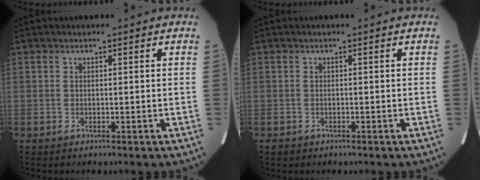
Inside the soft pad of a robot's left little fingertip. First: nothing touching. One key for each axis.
{"total": 0.7, "fx": -0.5, "fy": 0.5, "fz": 0.1, "tx": -0.008, "ty": 0.002, "tz": -0.007}